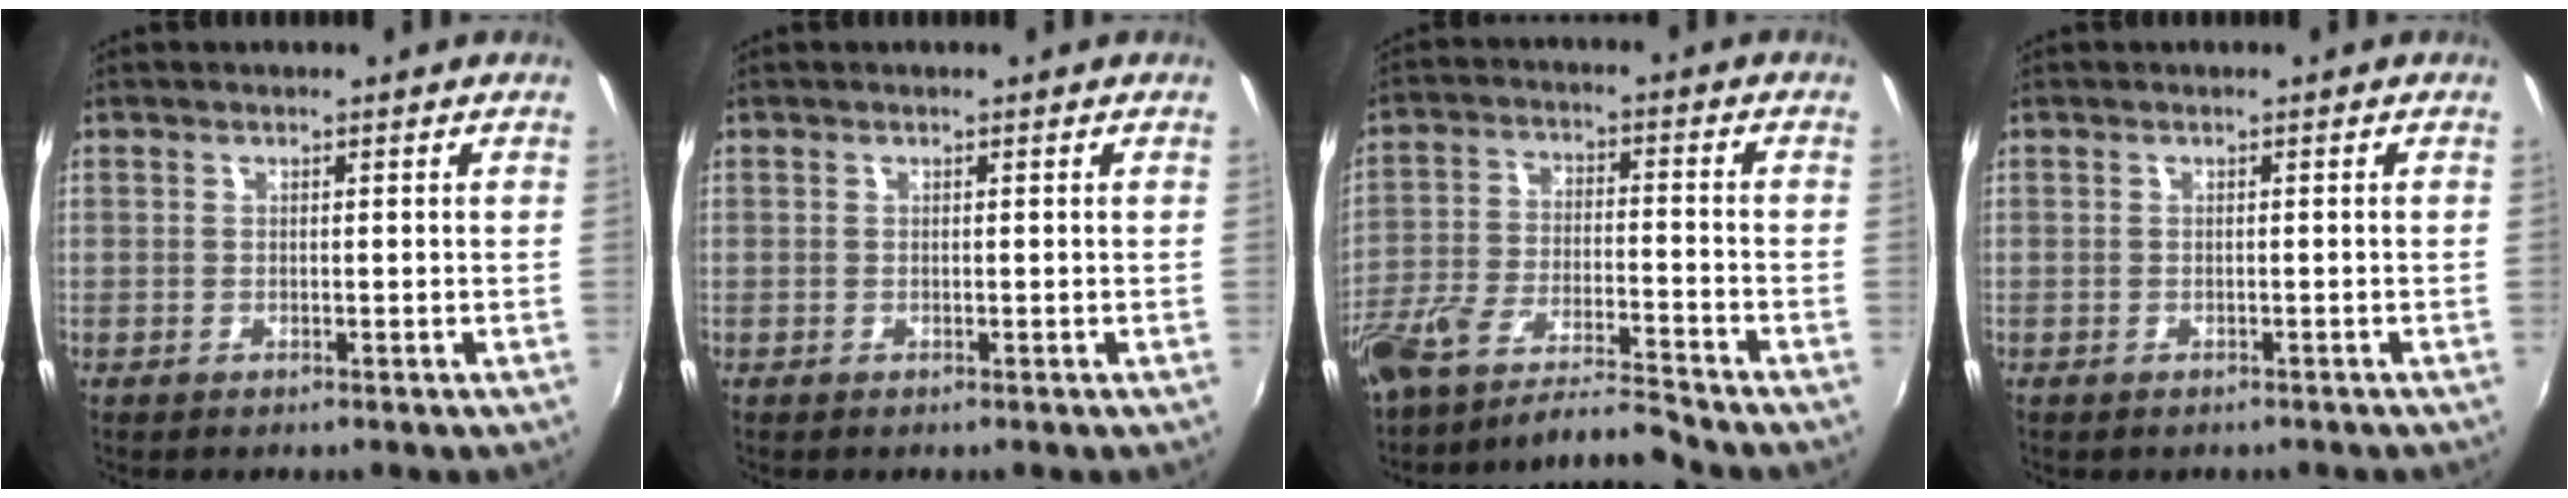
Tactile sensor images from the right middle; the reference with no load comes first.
{"total": 0.0}
{"total": 10.7, "force": [-10.0, -0.3, 3.9], "torque": [-0.084, -0.011, -0.185]}
{"total": 0.9, "force": [-0.8, 0.4, 0.3], "torque": [-0.010, -0.001, -0.008]}